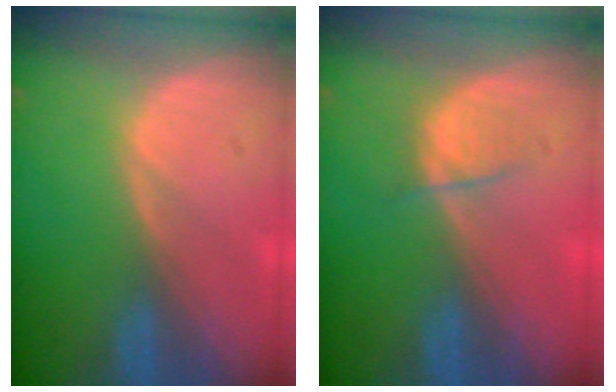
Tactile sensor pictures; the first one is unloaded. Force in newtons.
{"total": 2.1, "press": 2.1, "slide": 0.3}